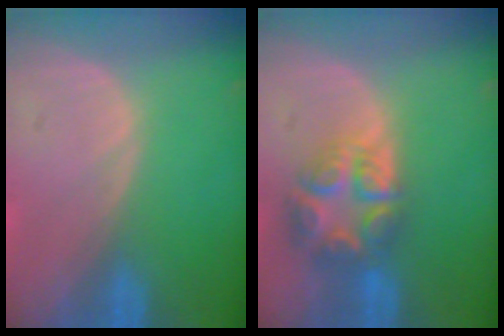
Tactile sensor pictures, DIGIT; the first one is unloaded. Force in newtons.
{"total": 8.0, "press": 6.9, "slide": 4.2}